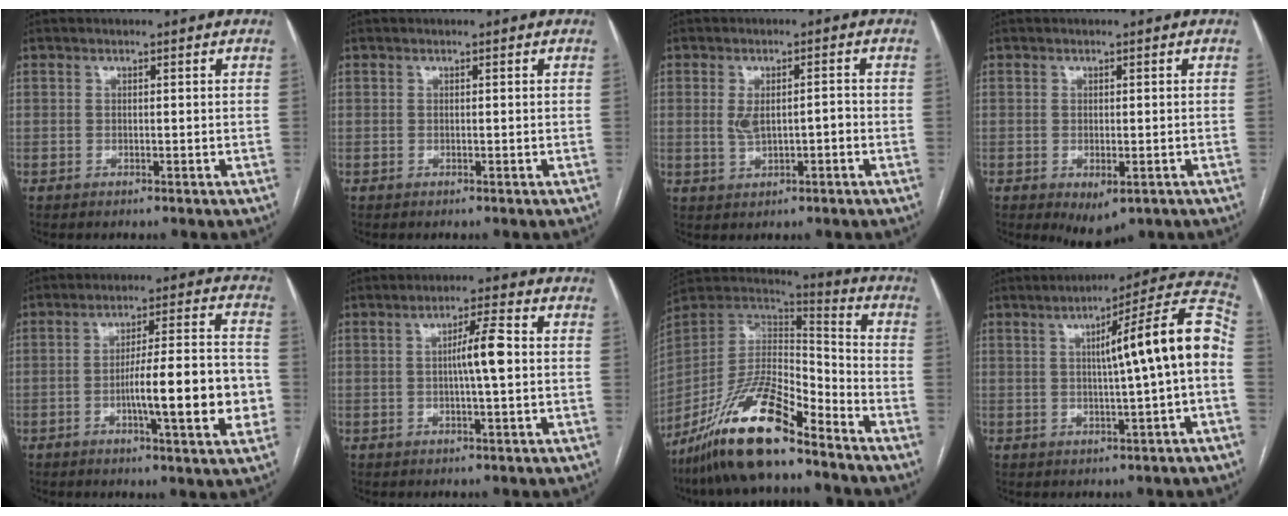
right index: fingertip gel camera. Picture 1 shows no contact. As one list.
[{"total": 0.0}, {"total": 4.3, "force": [-0.4, 1.9, 3.8], "torque": [-0.074, 0.008, 0.000]}, {"total": 3.9, "force": [-1.8, 1.8, 3.0], "torque": [-0.040, -0.008, -0.013]}, {"total": 13.9, "force": [-3.3, 1.6, 13.4], "torque": [-0.203, 0.009, -0.049]}, {"total": 5.2, "force": [0.1, 0.3, 5.2], "torque": [-0.088, 0.010, 0.001]}, {"total": 18.6, "force": [-13.3, 4.3, 12.2], "torque": [-0.248, -0.006, -0.245]}, {"total": 13.9, "force": [0.6, -0.3, 13.9], "torque": [-0.190, 0.031, 0.004]}]